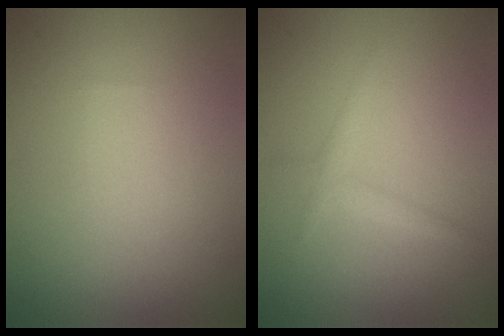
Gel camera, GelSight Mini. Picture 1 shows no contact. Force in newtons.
{"total": 1.3, "press": 1.3, "slide": 0.1}